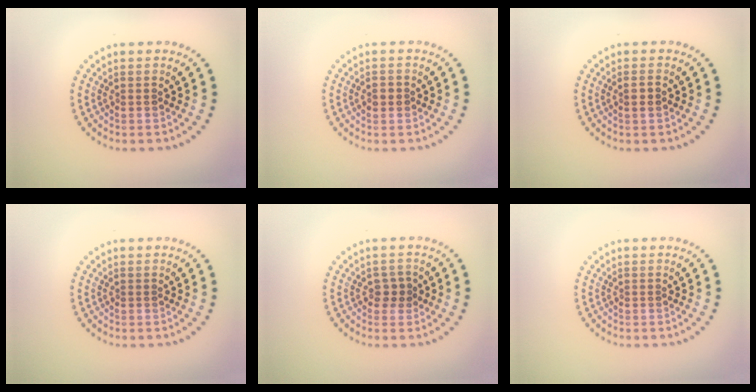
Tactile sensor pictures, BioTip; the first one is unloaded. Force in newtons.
{"total": 1.2, "press": 1.2, "slide": 0.3}
{"total": 1.0, "press": 1.0, "slide": 0.3}
{"total": 0.0}
{"total": 1.6, "press": 1.5, "slide": 0.4}
{"total": 0.0}